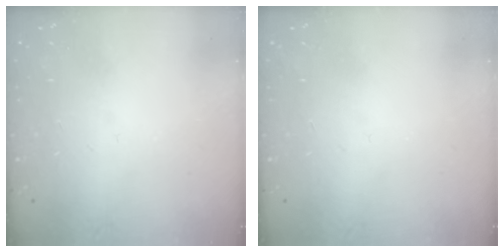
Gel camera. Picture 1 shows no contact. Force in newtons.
{"total": 0.0}